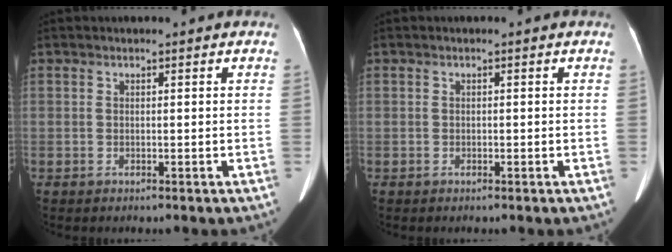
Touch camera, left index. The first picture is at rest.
{"total": 0.0}